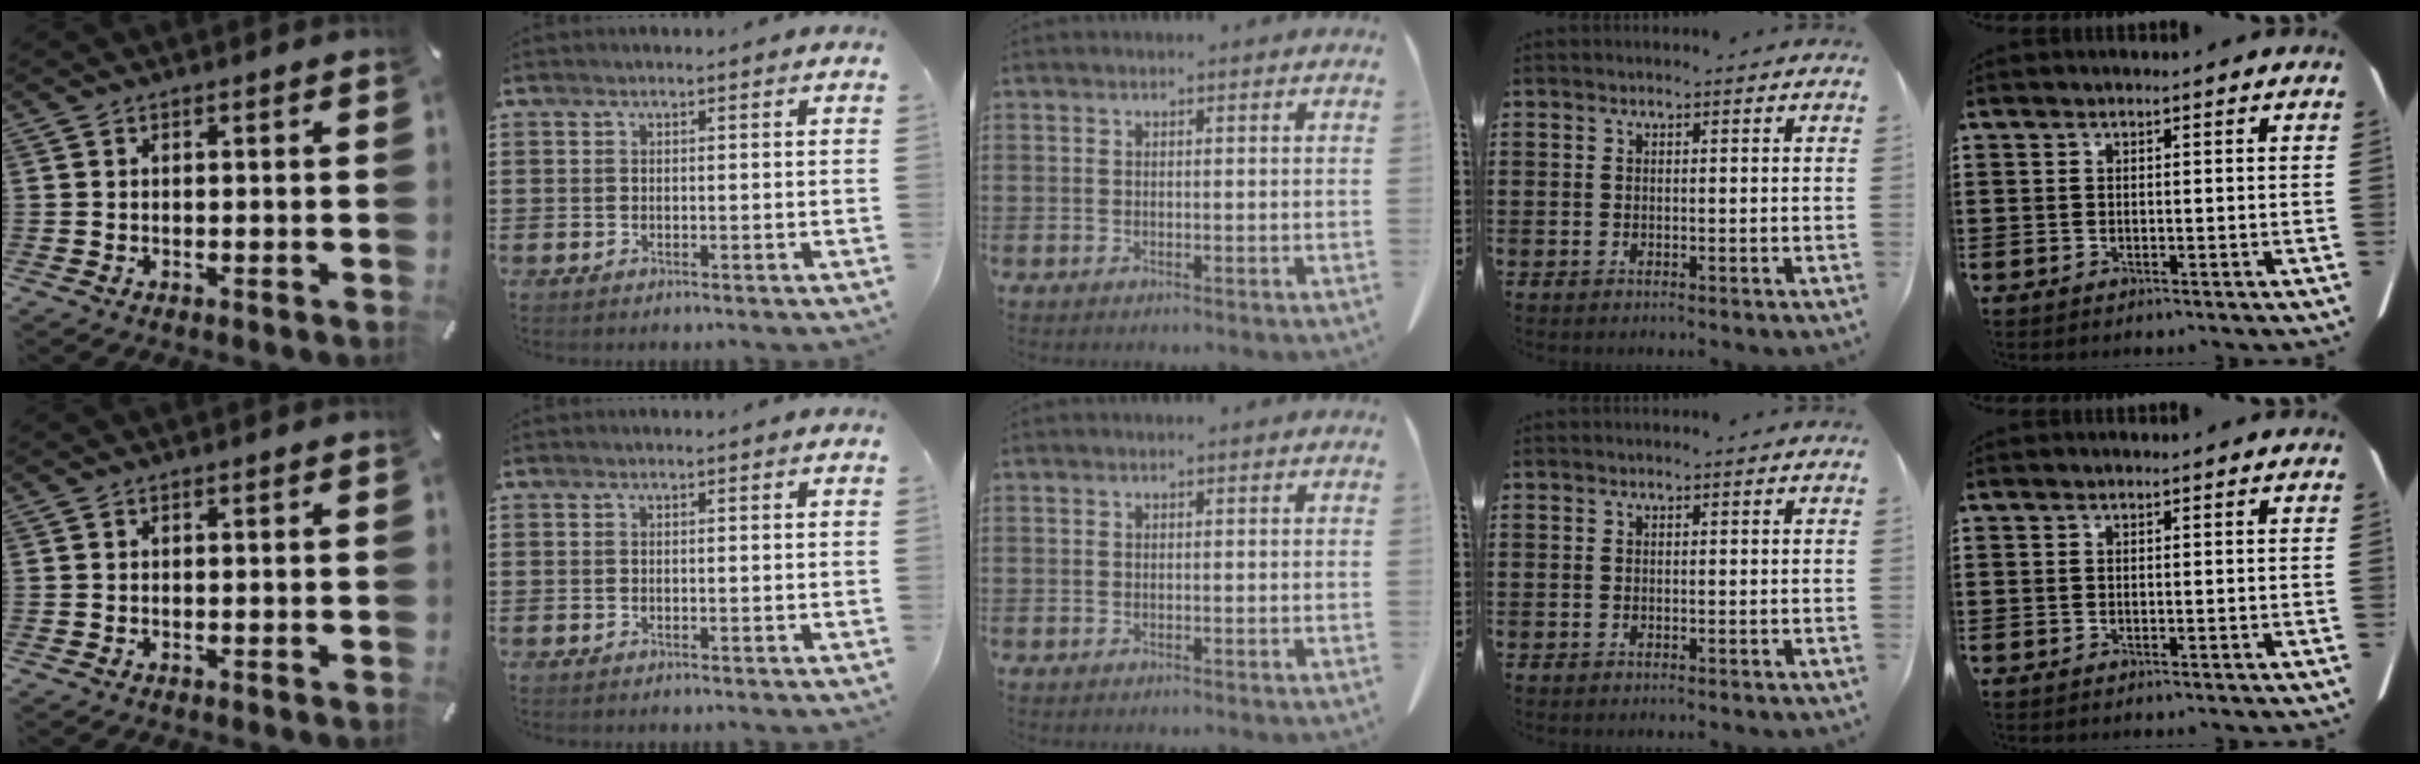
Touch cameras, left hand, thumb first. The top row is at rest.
{}